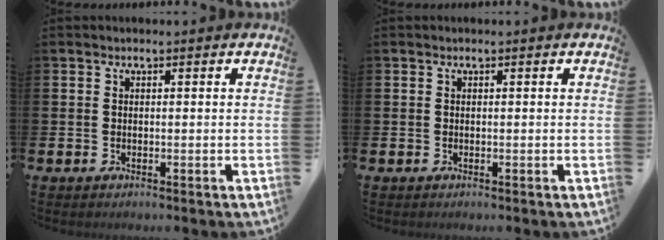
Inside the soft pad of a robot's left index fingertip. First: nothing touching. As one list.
[{"total": 0.0}]